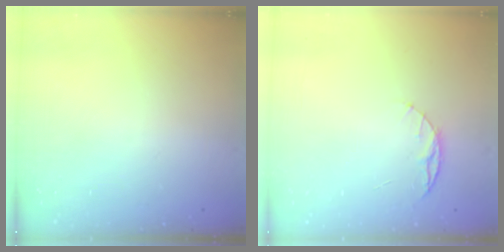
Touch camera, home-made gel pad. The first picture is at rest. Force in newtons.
{"total": 5.2, "press": 5.1, "slide": 0.6}